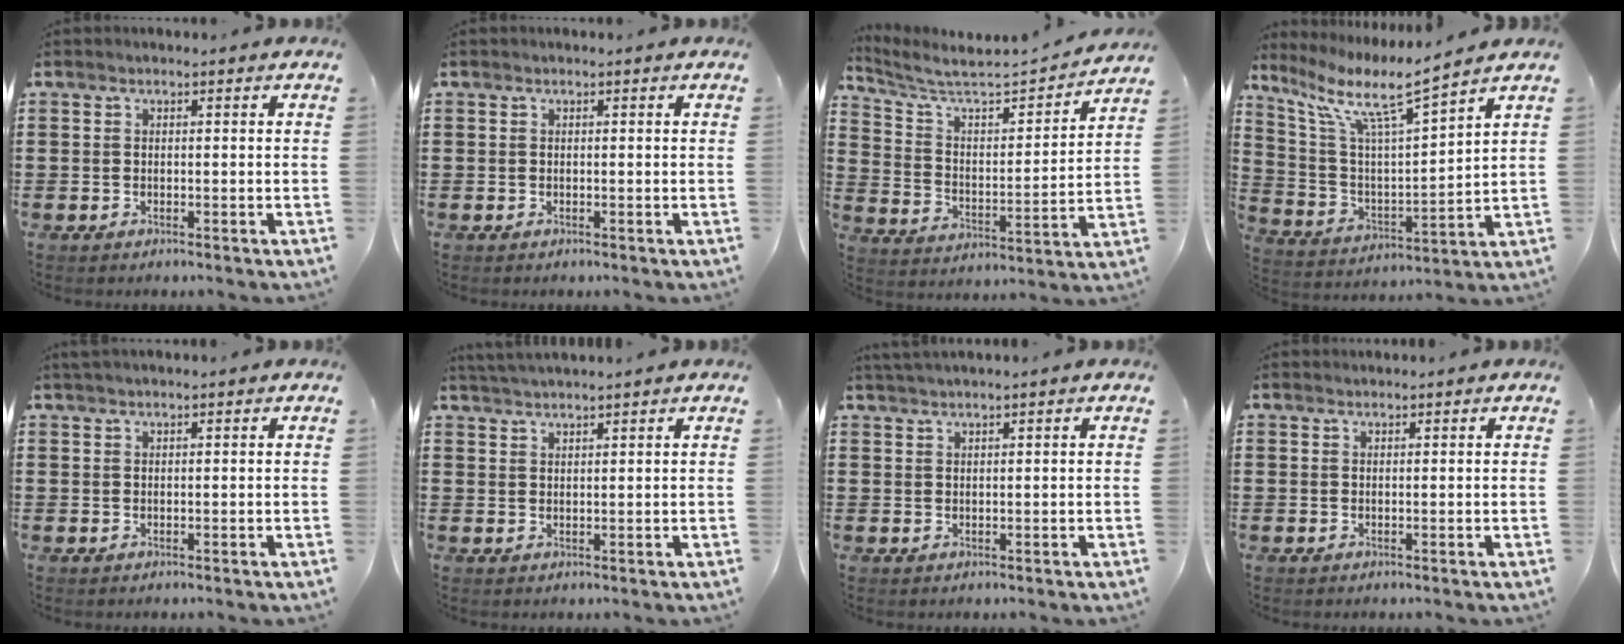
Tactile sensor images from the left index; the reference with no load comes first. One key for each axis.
{"total": 0.0}
{"total": 5.1, "fx": 4.6, "fy": 0.6, "fz": 2.1, "tx": -0.067, "ty": -0.043, "tz": 0.067}
{"total": 10.0, "fx": 7.5, "fy": 0.9, "fz": 6.6, "tx": -0.155, "ty": -0.040, "tz": 0.122}
{"total": 0.9, "fx": 0.7, "fy": -0.1, "fz": 0.5, "tx": -0.011, "ty": 0.000, "tz": 0.014}
{"total": 2.2, "fx": 2.2, "fy": -0.4, "fz": 0.3, "tx": -0.010, "ty": -0.002, "tz": 0.042}
{"total": 1.4, "fx": 1.2, "fy": -0.3, "fz": 0.6, "tx": -0.012, "ty": -0.001, "tz": 0.023}
{"total": 0.6, "fx": 0.6, "fy": -0.1, "fz": 0.1, "tx": -0.003, "ty": -0.001, "tz": 0.012}